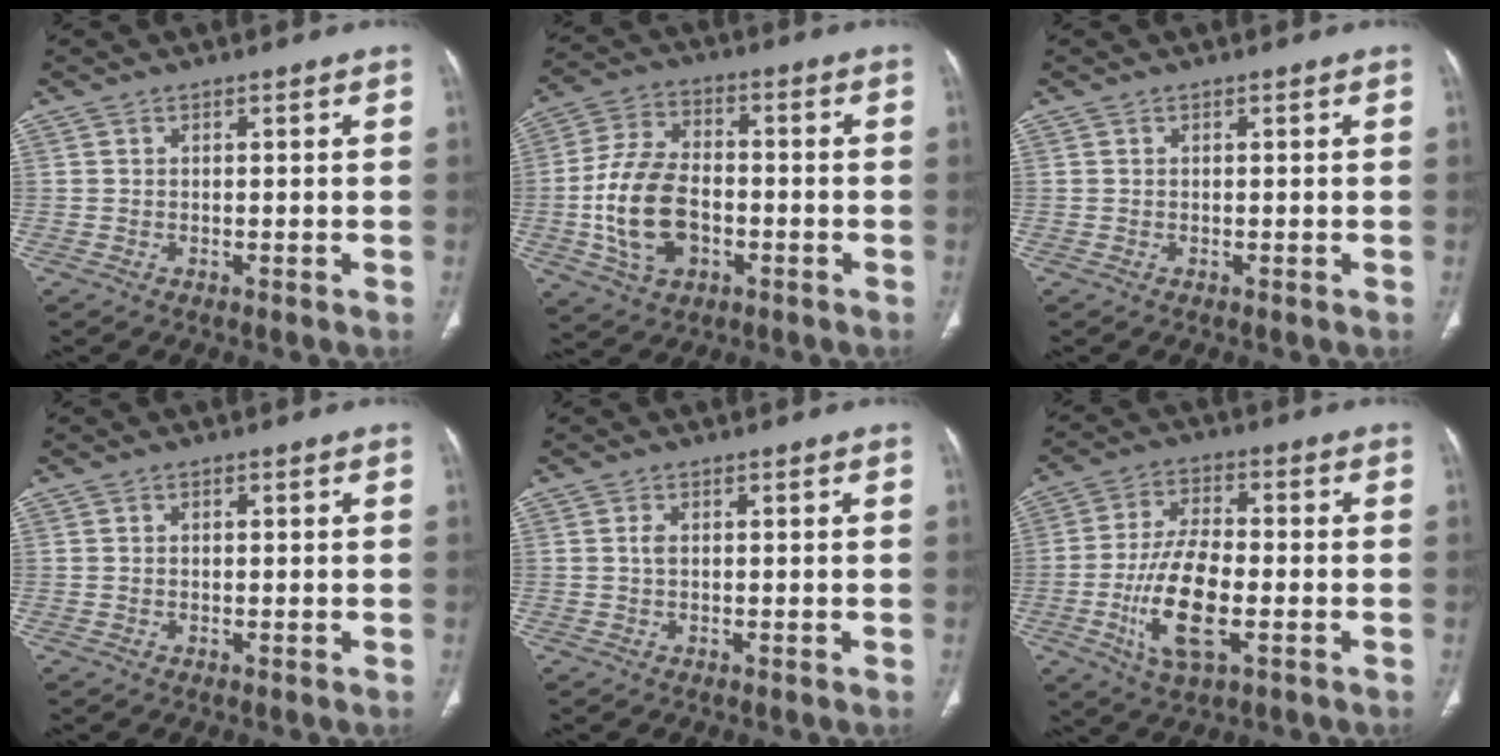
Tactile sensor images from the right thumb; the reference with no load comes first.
{"total": 14.0, "force": [-3.0, 9.0, 10.4], "torque": [-0.196, 0.020, -0.051]}
{"total": 0.0}
{"total": 0.6, "force": [0.0, 0.4, 0.4], "torque": [-0.009, 0.001, 0.002]}
{"total": 1.0, "force": [0.1, 0.5, 0.8], "torque": [-0.018, 0.001, 0.001]}
{"total": 13.0, "force": [-3.5, 5.4, 11.3], "torque": [-0.219, 0.008, -0.064]}